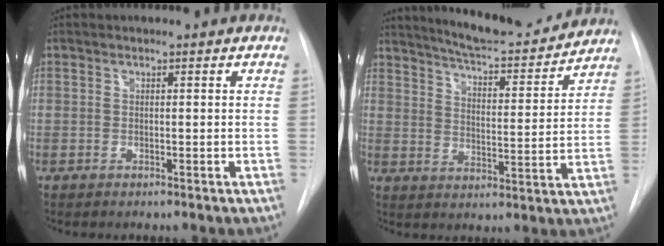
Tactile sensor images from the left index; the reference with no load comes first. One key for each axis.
{"total": 16.7, "fx": 15.4, "fy": 2.4, "fz": 6.0, "tx": -0.089, "ty": -0.013, "tz": 0.213}